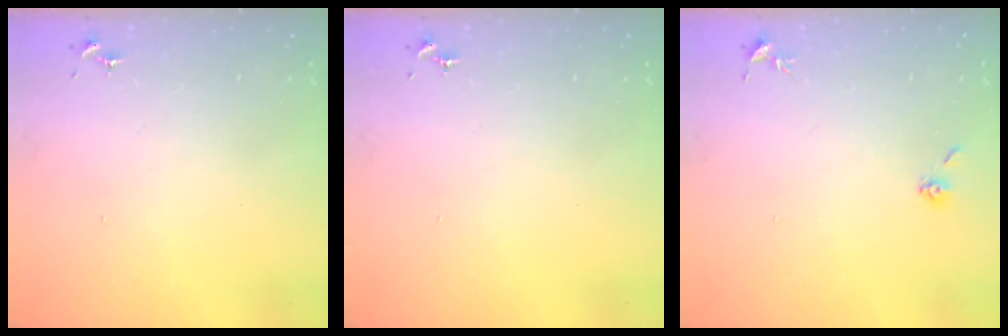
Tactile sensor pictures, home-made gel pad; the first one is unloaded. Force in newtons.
{"total": 0.0}
{"total": 3.7, "press": 3.5, "slide": 1.4}